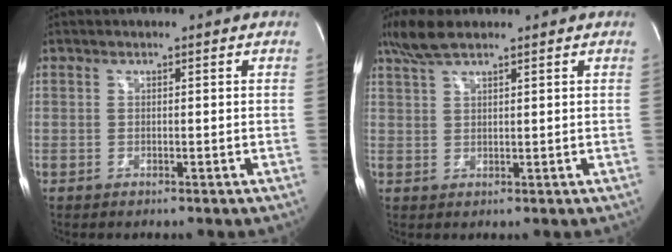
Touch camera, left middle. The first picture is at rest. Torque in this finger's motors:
{"motor_torque": [0.35, -0.44, 0.03, 0.02]}